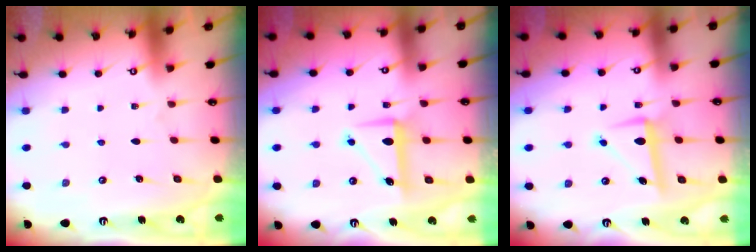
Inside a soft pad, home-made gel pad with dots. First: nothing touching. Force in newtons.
{"total": 7.7, "press": 7.6, "slide": 0.7}
{"total": 7.8, "press": 7.8, "slide": 1.1}